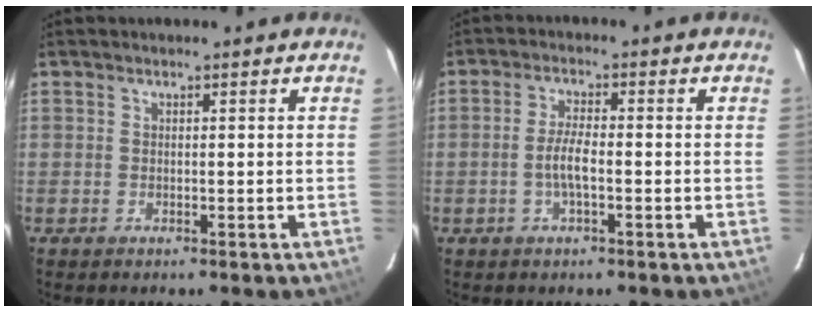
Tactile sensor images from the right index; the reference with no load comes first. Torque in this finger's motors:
{"motor_torque": [0.27, -0.09, 0.31, 0.09]}